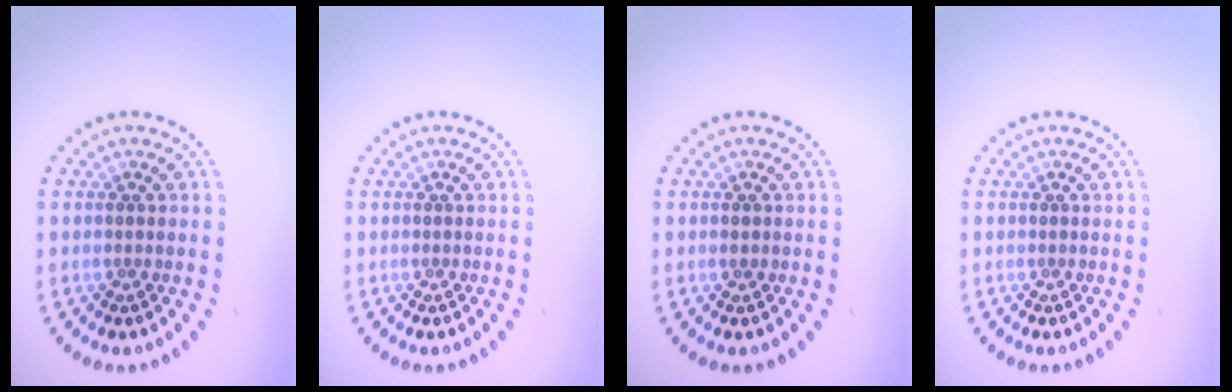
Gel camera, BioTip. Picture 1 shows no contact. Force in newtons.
{"total": 0.0}
{"total": 0.7, "press": 0.7, "slide": 0.0}
{"total": 0.0}